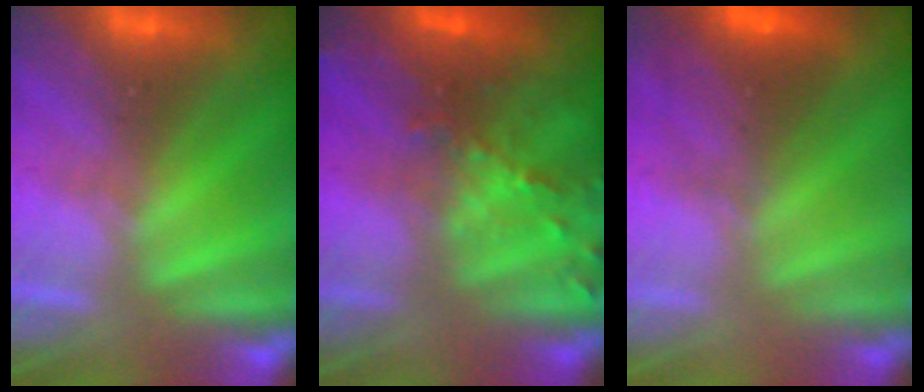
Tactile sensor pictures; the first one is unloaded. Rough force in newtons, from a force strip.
{"total": 7.2}
{"total": 2.7}